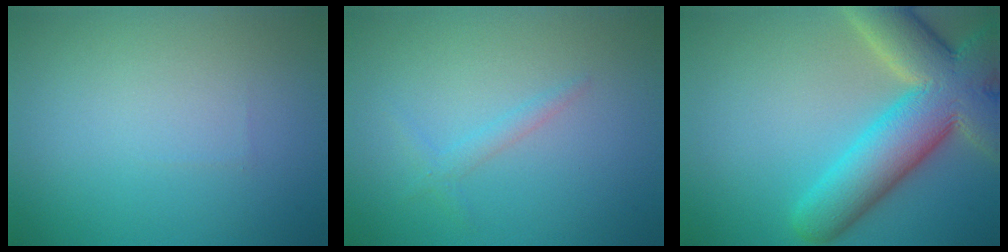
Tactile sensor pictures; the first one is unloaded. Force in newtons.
{"total": 1.1, "press": 1.1, "slide": 0.1}
{"total": 10.8, "press": 10.7, "slide": 0.8}